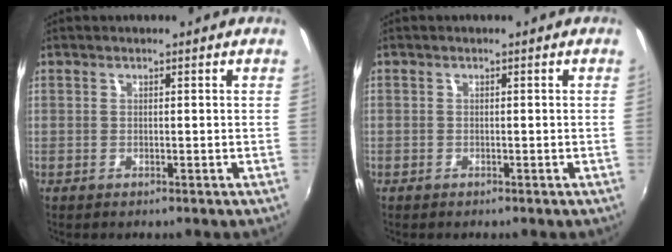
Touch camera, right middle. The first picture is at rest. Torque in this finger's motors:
{"motor_torque": [0.96, -1.18, 0.20, -0.21]}